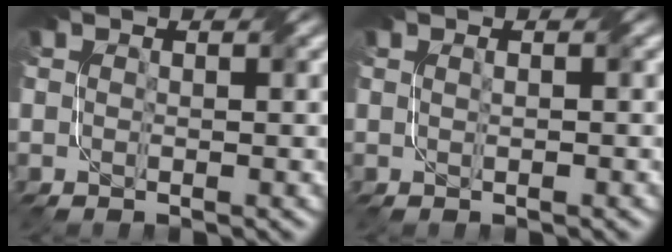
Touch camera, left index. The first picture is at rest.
{"total": 0.9, "force": [0.3, 0.3, 0.7], "torque": [-0.003, -0.003, 0.000]}